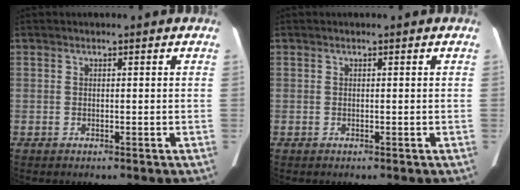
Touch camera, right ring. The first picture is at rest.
{"total": 0.0}